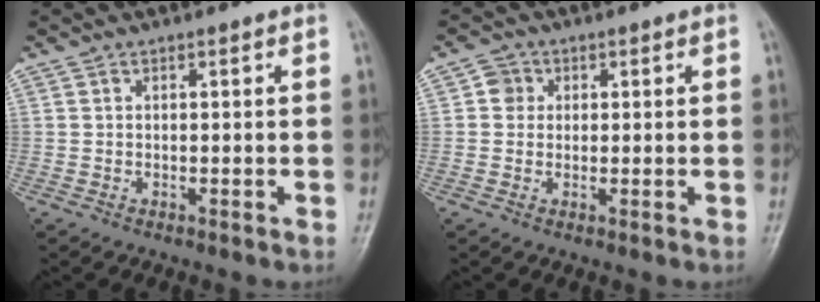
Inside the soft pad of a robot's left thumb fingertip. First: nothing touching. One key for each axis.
{"total": 2.8, "fx": 0.5, "fy": 2.6, "fz": 0.7, "tx": 0.007, "ty": 0.003, "tz": 0.001}